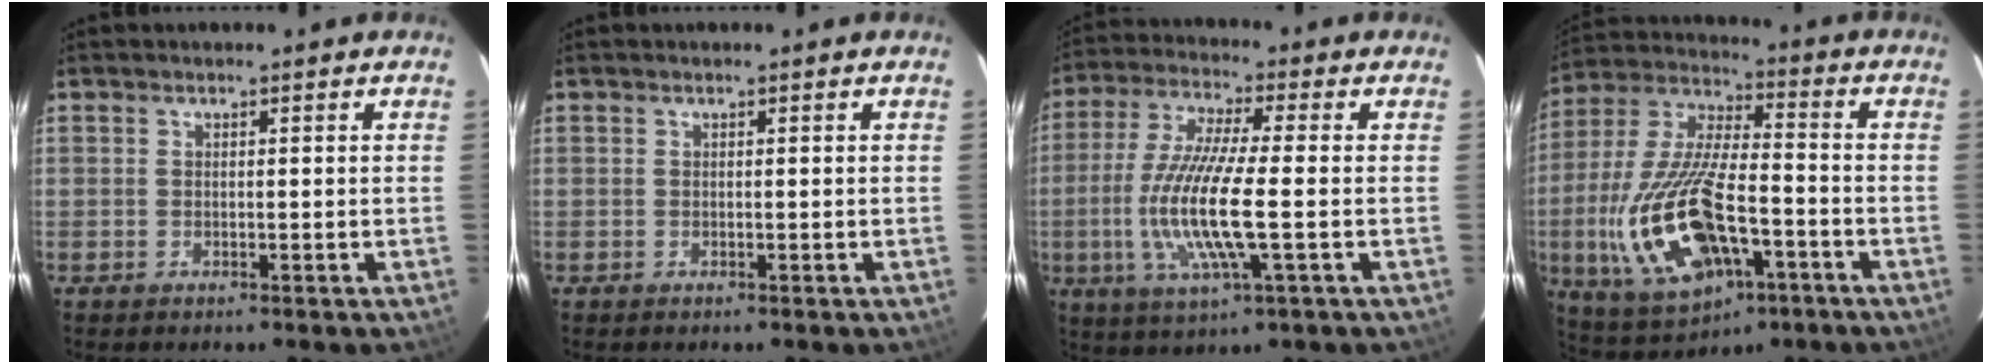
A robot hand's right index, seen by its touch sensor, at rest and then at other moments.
{"total": 0.0}
{"total": 14.3, "force": [-2.6, 2.0, 13.9], "torque": [-0.281, -0.014, -0.049]}
{"total": 21.2, "force": [-7.0, 9.1, 17.8], "torque": [-0.394, -0.023, -0.110]}